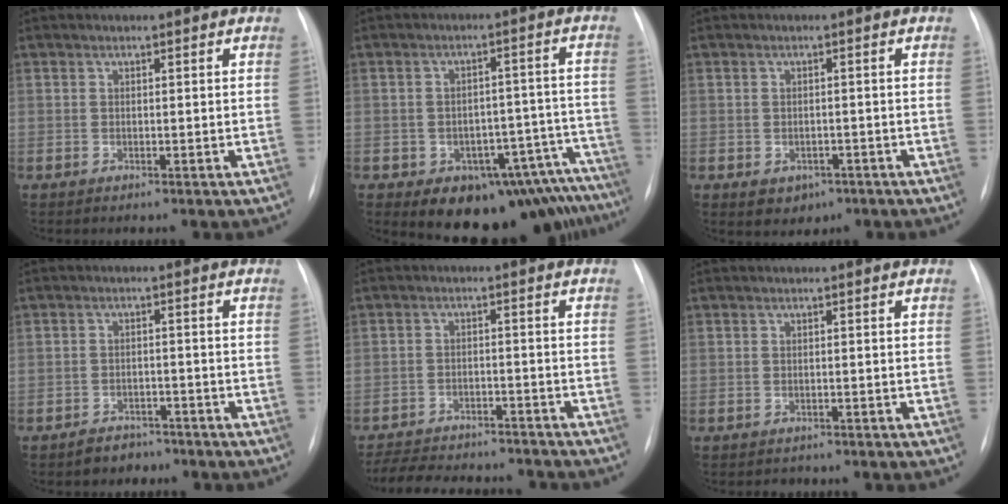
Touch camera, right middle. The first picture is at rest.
{"total": 15.2, "force": [-12.3, 6.5, 6.3], "torque": [-0.019, 0.052, -0.143]}
{"total": 3.4, "force": [-1.5, 2.6, 1.4], "torque": [-0.016, 0.003, -0.006]}
{"total": 3.3, "force": [-2.6, 2.0, 0.4], "torque": [-0.016, 0.006, -0.034]}
{"total": 15.5, "force": [-14.1, 3.8, 5.1], "torque": [-0.110, -0.001, -0.194]}
{"total": 1.1, "force": [-0.9, 0.6, -0.1], "torque": [-0.002, 0.000, -0.012]}